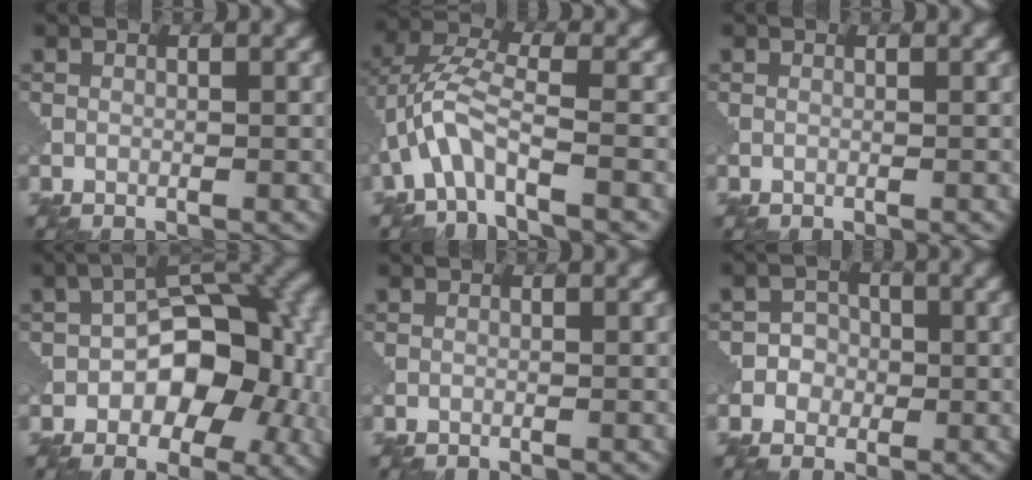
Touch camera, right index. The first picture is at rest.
{"total": 4.6, "force": [-2.1, 1.3, 3.9], "torque": [-0.086, 0.016, -0.052]}
{"total": 0.0}
{"total": 10.8, "force": [-1.3, 6.8, 8.3], "torque": [-0.088, 0.014, -0.028]}
{"total": 0.0}
{"total": 2.6, "force": [-0.6, 2.4, 0.6], "torque": [0.011, 0.007, -0.023]}